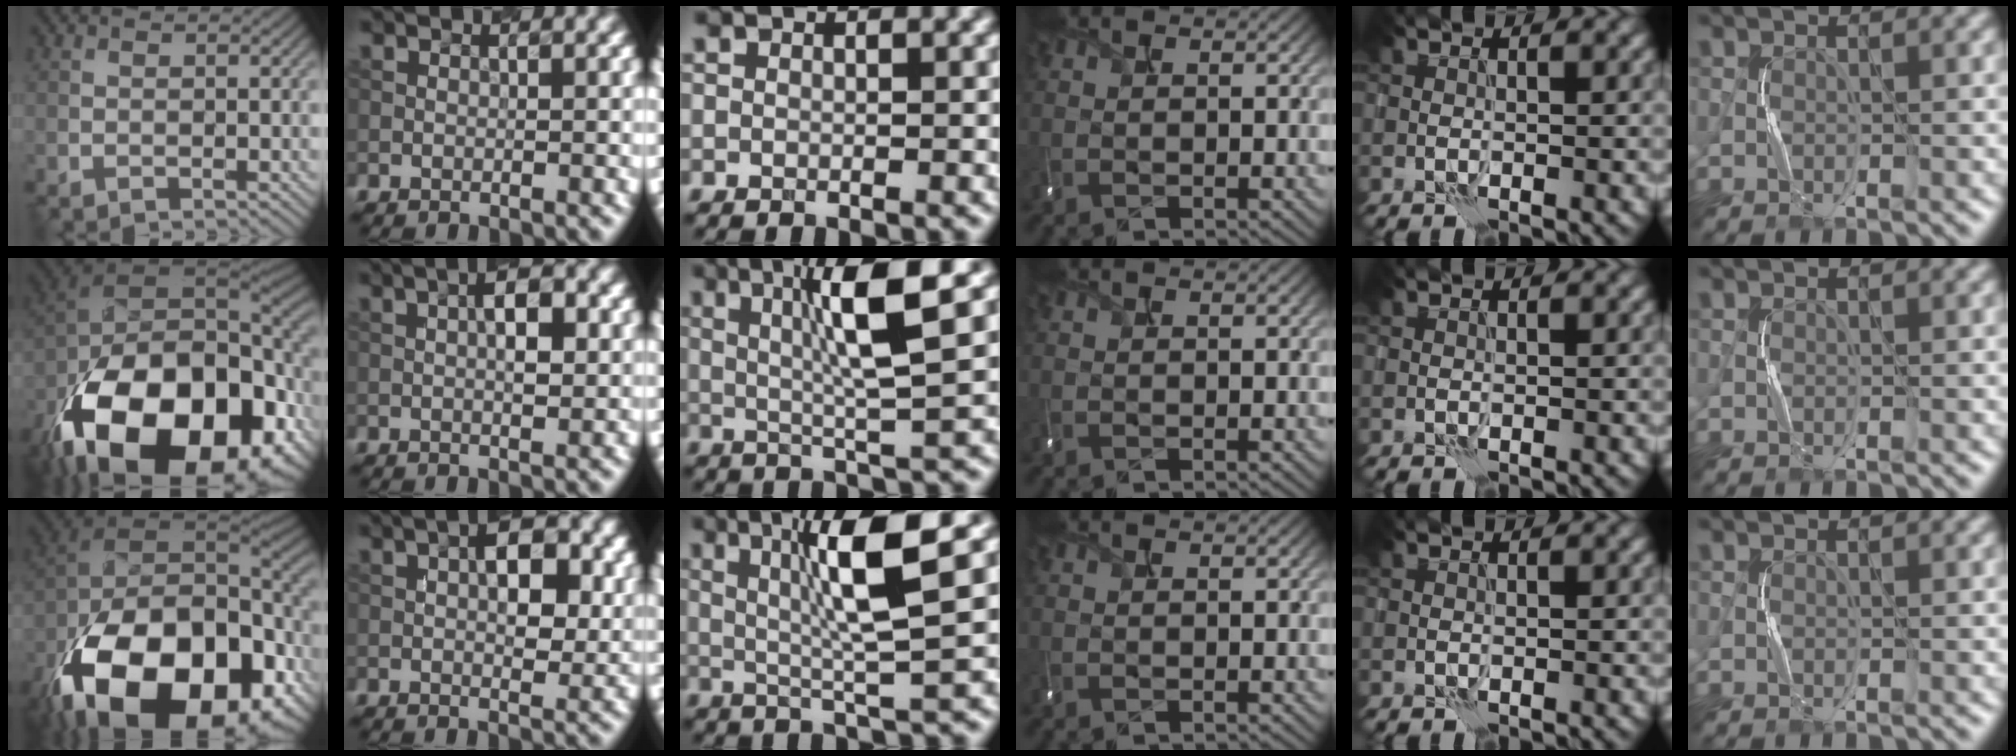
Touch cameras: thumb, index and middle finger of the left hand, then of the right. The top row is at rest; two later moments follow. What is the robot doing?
{"motion": "shake", "object": "tambourine"}